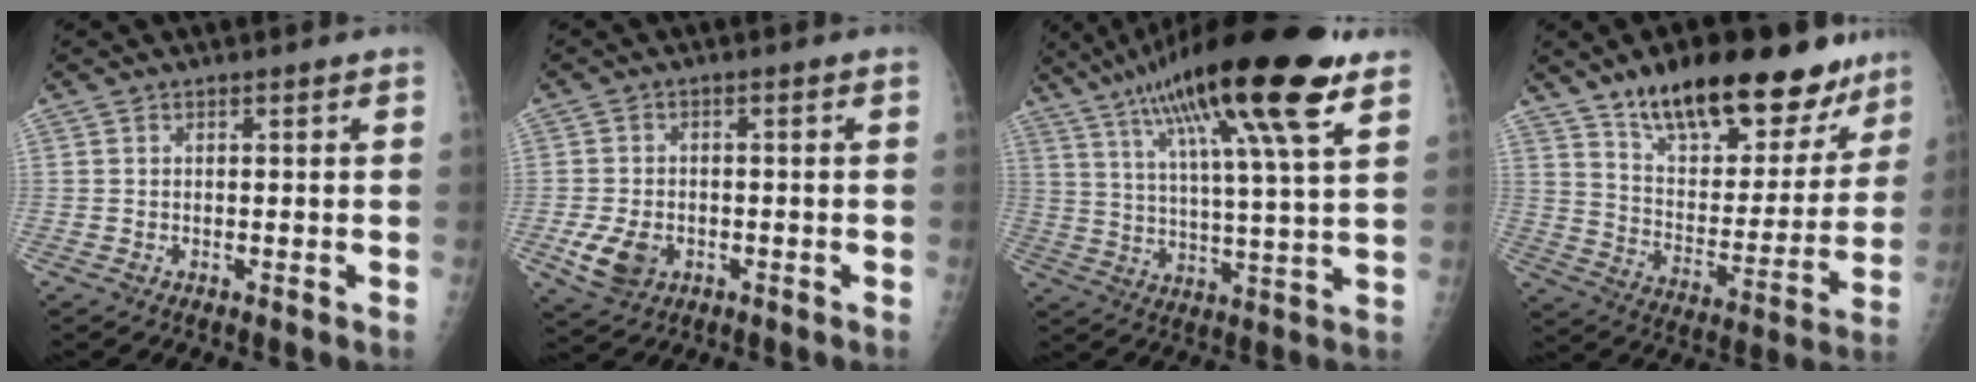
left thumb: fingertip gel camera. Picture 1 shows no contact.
{"total": 6.3, "force": [-2.3, 4.5, 3.8], "torque": [-0.069, 0.003, -0.034]}
{"total": 23.4, "force": [13.8, 3.3, 18.7], "torque": [-0.310, -0.030, 0.222]}
{"total": 25.6, "force": [17.9, 10.4, 15.0], "torque": [-0.172, -0.072, 0.277]}